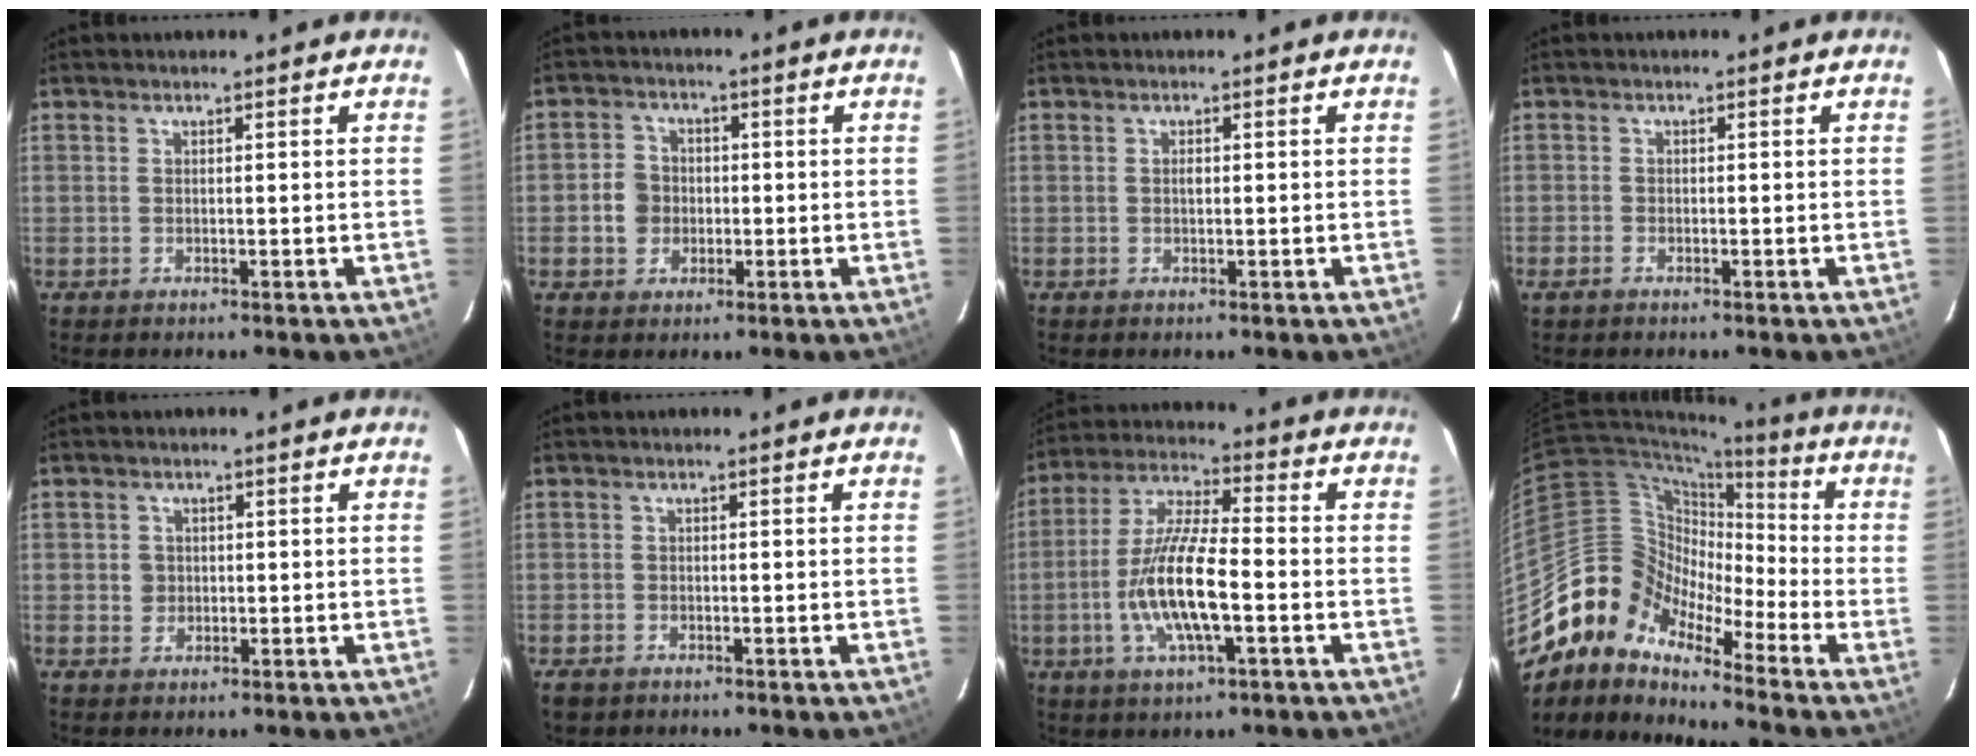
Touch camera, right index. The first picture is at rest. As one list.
[{"total": 5.0, "force": [-0.8, 4.7, 1.6], "torque": [-0.031, 0.016, -0.011]}, {"total": 0.7, "force": [0.0, 0.4, 0.5], "torque": [-0.009, 0.003, 0.000]}, {"total": 1.4, "force": [-1.0, 0.8, 0.4], "torque": [-0.011, -0.003, -0.020]}, {"total": 2.2, "force": [-0.1, 2.2, 0.3], "torque": [-0.002, 0.003, 0.000]}, {"total": 2.8, "force": [-1.8, 1.9, 1.1], "torque": [-0.029, -0.005, -0.029]}, {"total": 13.9, "force": [-3.6, 3.4, 13.0], "torque": [-0.266, -0.003, -0.069]}, {"total": 12.2, "force": [-9.7, 6.0, 4.3], "torque": [-0.070, 0.022, -0.211]}]